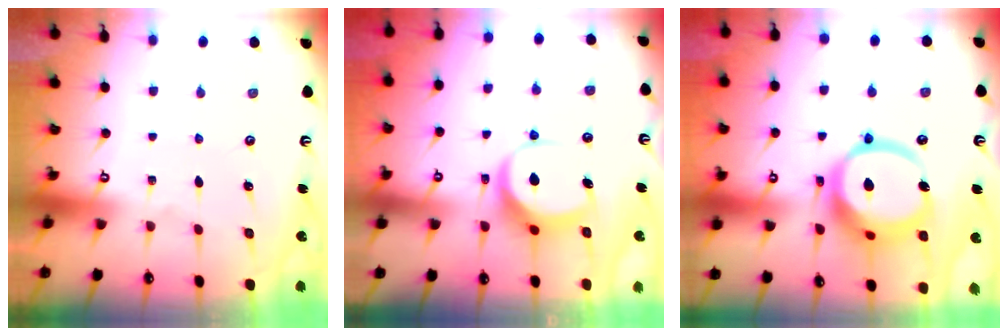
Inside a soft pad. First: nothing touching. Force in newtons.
{"total": 8.7, "press": 8.6, "slide": 0.9}
{"total": 18.7, "press": 18.5, "slide": 2.1}